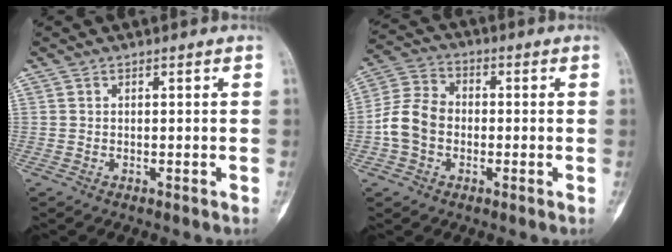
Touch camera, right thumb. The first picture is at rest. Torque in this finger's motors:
{"motor_torque": [0.90, 0.75, 0.21, -0.21, 0.05]}